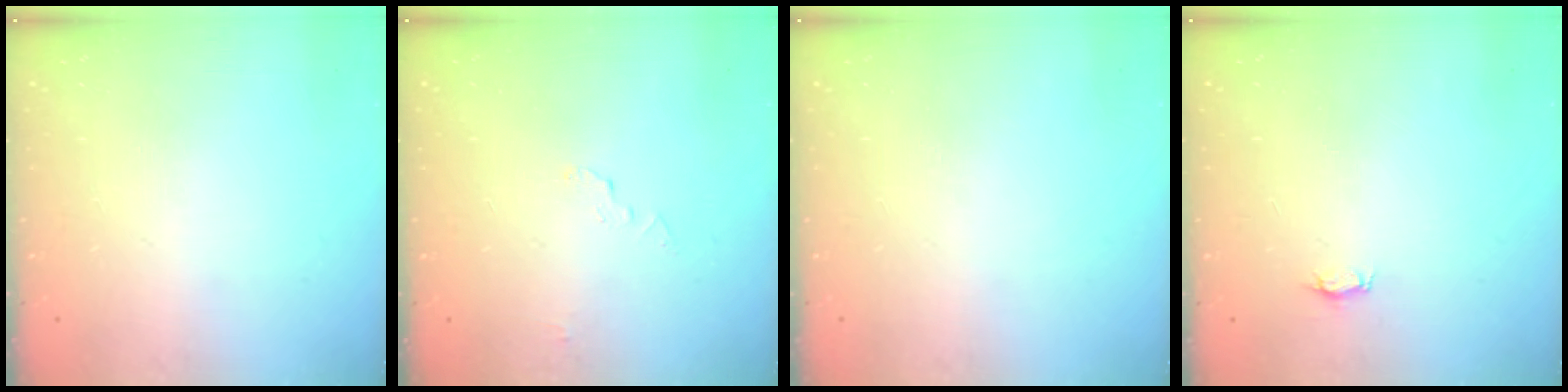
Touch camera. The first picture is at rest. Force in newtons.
{"total": 2.8, "press": 2.8, "slide": 0.2}
{"total": 0.0}
{"total": 2.9, "press": 2.9, "slide": 0.4}